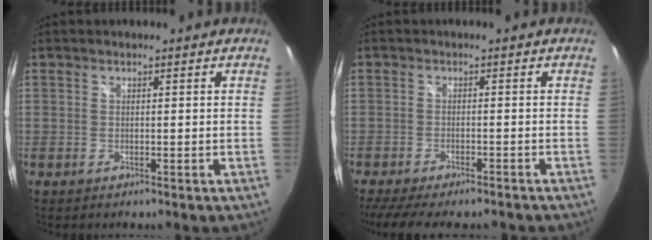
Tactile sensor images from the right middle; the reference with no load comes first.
{"total": 11.4, "force": [-9.4, 2.5, 5.9], "torque": [-0.126, -0.033, -0.144]}